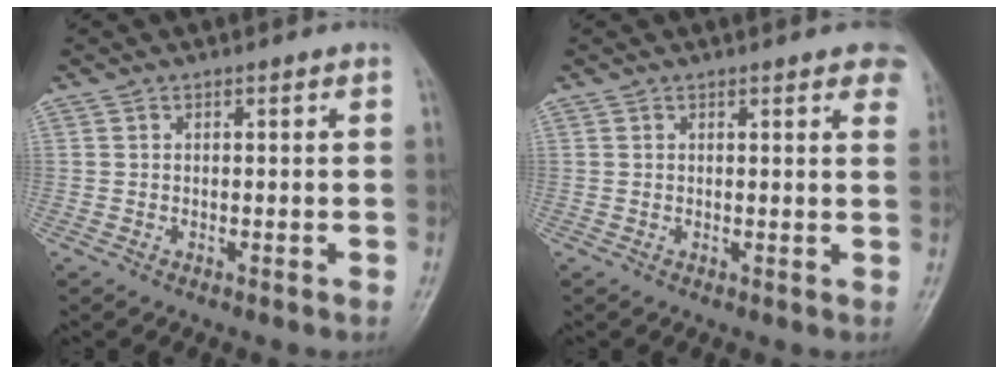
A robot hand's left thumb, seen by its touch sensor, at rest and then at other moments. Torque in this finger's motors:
{"motor_torque": [1.57, 0.78, 1.09, -0.43, 0.02]}